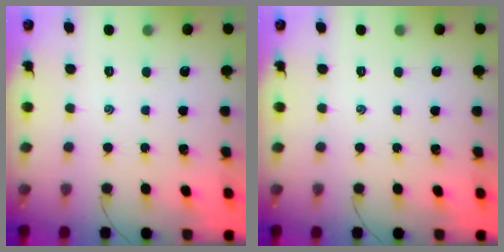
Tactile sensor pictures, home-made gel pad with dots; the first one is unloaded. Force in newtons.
{"total": 0.0}